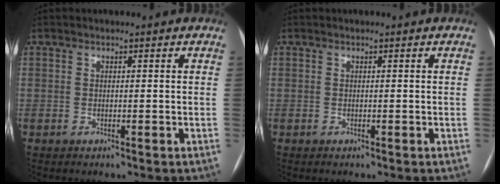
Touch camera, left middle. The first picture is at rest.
{"total": 0.0}